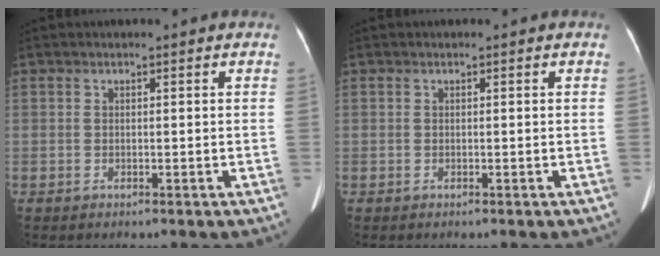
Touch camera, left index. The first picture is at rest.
{"total": 0.0}